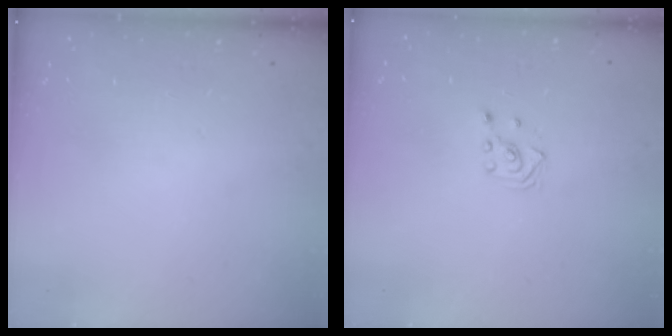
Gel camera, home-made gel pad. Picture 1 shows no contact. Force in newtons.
{"total": 2.5, "press": 2.3, "slide": 1.0}